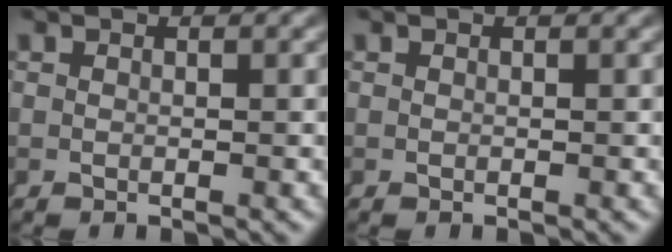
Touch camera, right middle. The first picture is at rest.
{"total": 0.0}